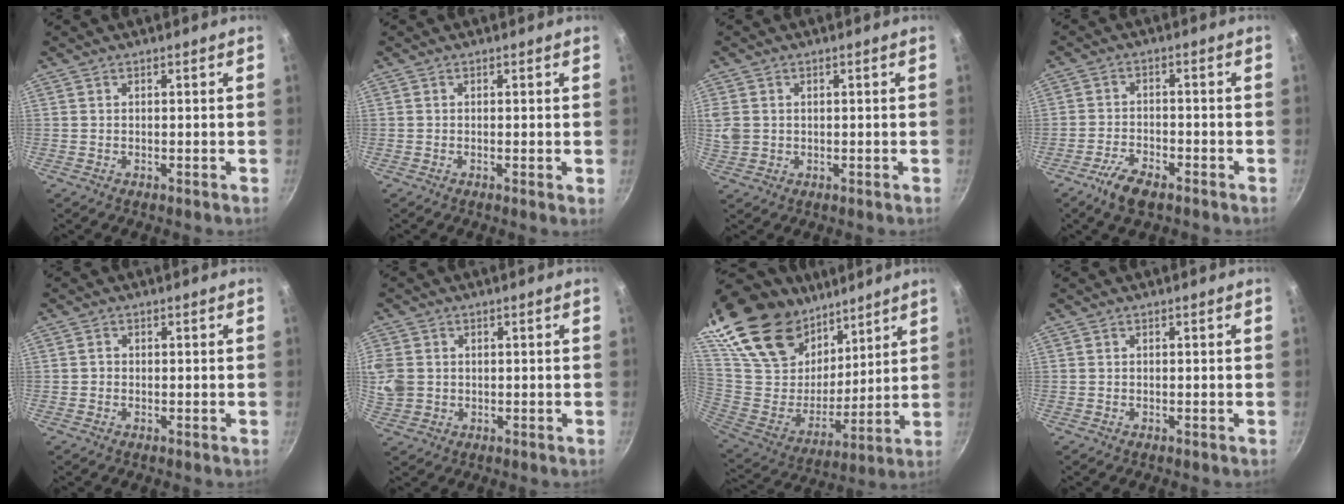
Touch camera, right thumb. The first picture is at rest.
{"total": 0.8, "force": [-0.1, 0.1, 0.8], "torque": [-0.011, -0.002, -0.005]}
{"total": 4.5, "force": [0.6, 3.8, 2.4], "torque": [-0.047, -0.001, 0.016]}
{"total": 6.5, "force": [-4.3, 2.5, 4.1], "torque": [-0.083, 0.021, -0.082]}
{"total": 1.0, "force": [-0.2, 0.9, 0.3], "torque": [-0.003, 0.002, -0.006]}
{"total": 9.1, "force": [0.7, 7.8, 4.7], "torque": [-0.115, 0.007, 0.015]}
{"total": 30.6, "force": [20.6, 17.1, 14.9], "torque": [-0.251, -0.086, 0.387]}
{"total": 0.0}